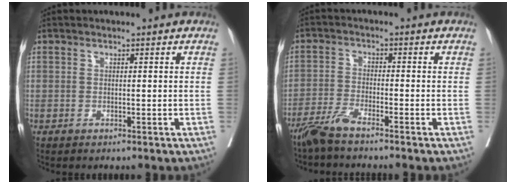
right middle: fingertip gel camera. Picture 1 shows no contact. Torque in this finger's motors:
{"motor_torque": [0.14, -0.35, 0.09, 0.03]}